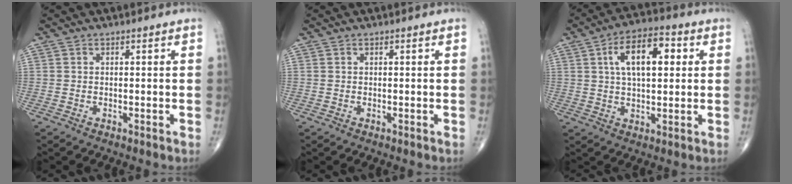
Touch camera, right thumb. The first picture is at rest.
{"total": 0.0}
{"total": 11.7, "force": [3.0, 5.6, 9.8], "torque": [-0.149, 0.011, 0.046]}